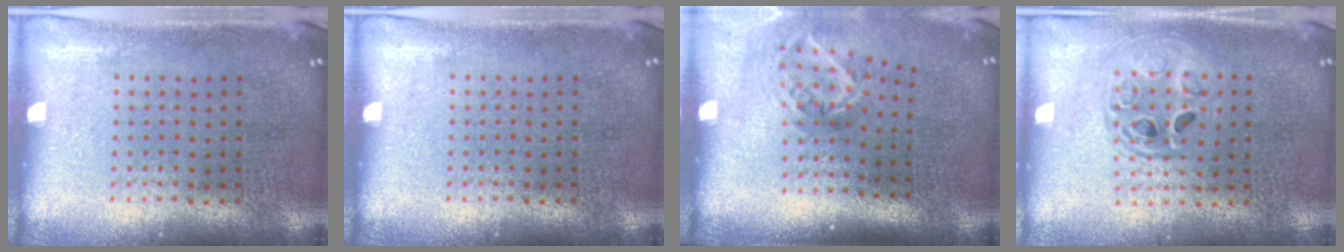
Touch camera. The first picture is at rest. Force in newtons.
{"total": 0.0}
{"total": 1.9, "press": 1.2, "slide": 1.5}
{"total": 1.5, "press": 1.3, "slide": 0.7}